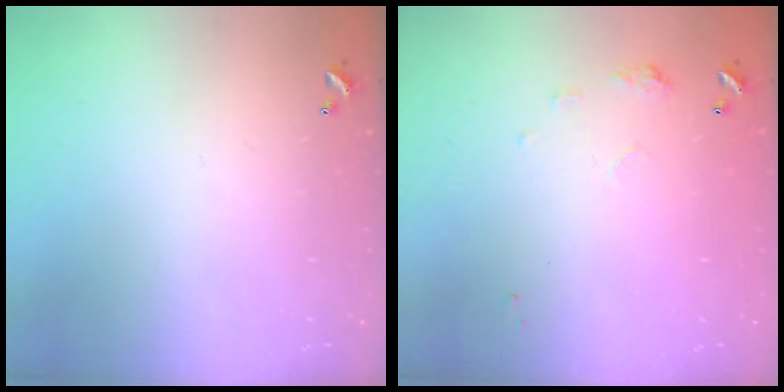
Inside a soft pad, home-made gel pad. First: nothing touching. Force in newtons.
{"total": 4.5, "press": 4.4, "slide": 0.5}